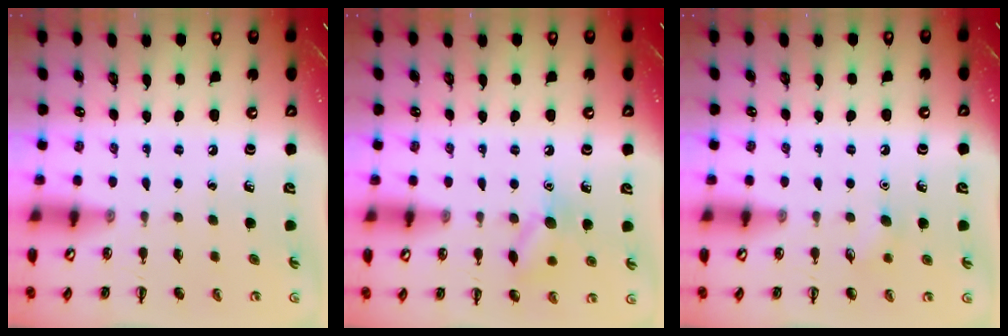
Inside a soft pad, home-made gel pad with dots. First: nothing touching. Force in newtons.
{"total": 9.8, "press": 9.7, "slide": 0.9}
{"total": 4.8, "press": 4.6, "slide": 1.3}